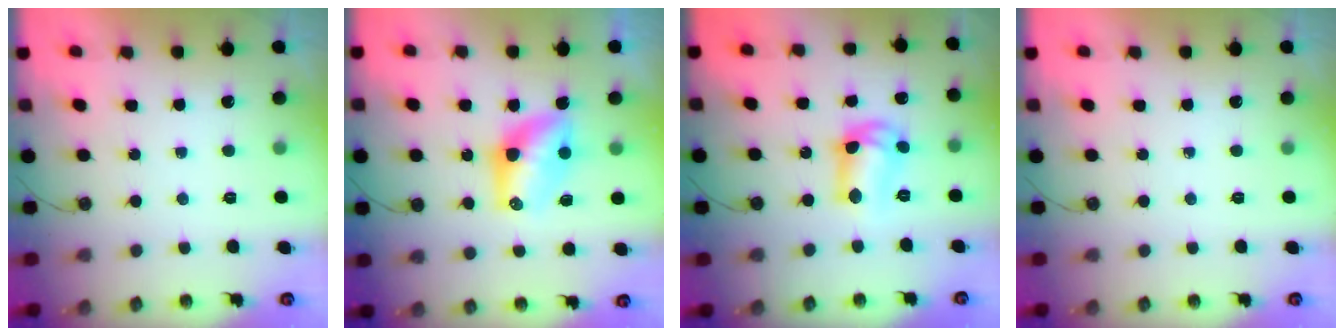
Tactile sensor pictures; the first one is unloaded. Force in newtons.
{"total": 9.9, "press": 9.1, "slide": 4.1}
{"total": 11.1, "press": 10.4, "slide": 3.9}
{"total": 0.0}